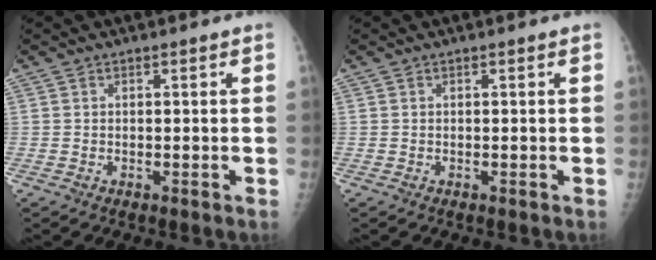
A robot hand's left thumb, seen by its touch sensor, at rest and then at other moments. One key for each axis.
{"total": 0.0}